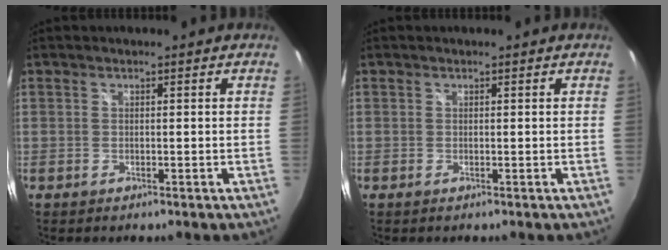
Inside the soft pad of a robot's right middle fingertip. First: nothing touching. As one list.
[{"total": 0.0}]